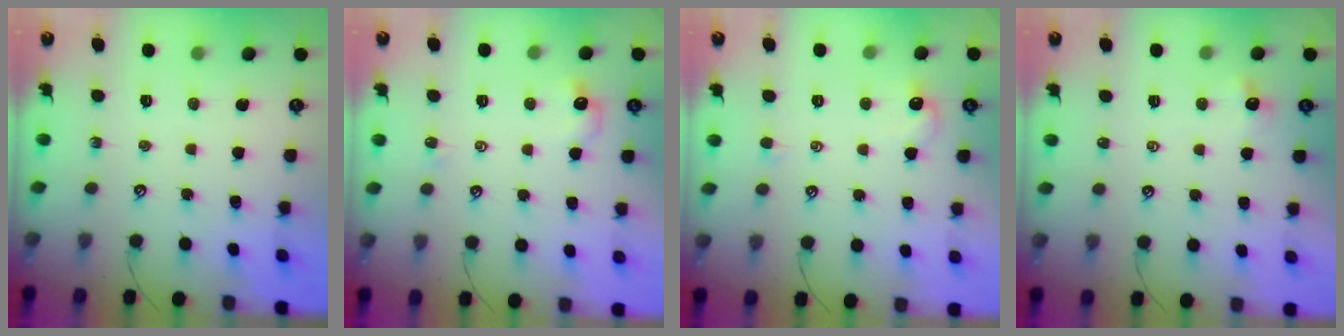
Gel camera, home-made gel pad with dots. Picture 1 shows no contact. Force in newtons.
{"total": 2.7, "press": 2.6, "slide": 0.5}
{"total": 1.6, "press": 1.5, "slide": 0.4}
{"total": 0.0}